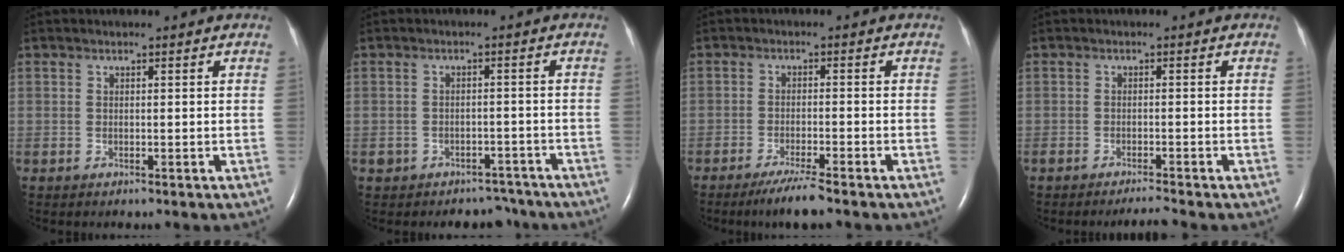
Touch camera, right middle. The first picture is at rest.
{"total": 4.5, "force": [-3.4, 2.9, -0.2], "torque": [0.009, 0.025, -0.042]}
{"total": 4.7, "force": [-3.6, -0.2, 2.9], "torque": [-0.058, -0.013, -0.067]}
{"total": 1.8, "force": [-1.7, -0.5, 0.4], "torque": [-0.010, -0.009, -0.029]}